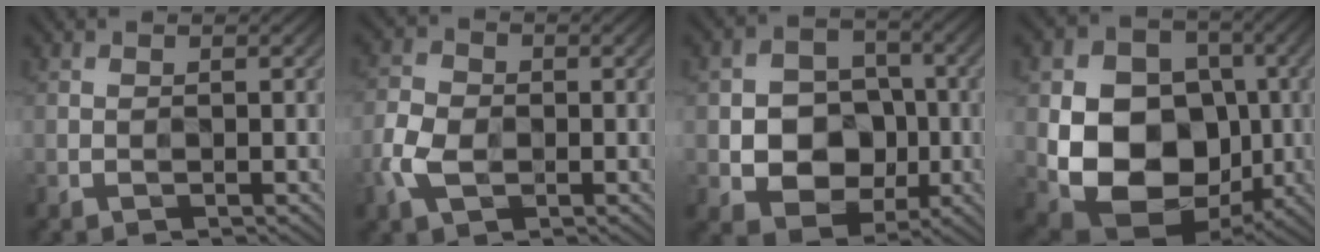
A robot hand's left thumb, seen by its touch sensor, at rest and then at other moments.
{"total": 5.4, "force": [-2.0, 3.8, 3.2], "torque": [-0.090, -0.002, -0.046]}
{"total": 8.1, "force": [-1.6, 6.9, 4.0], "torque": [-0.079, -0.002, -0.046]}
{"total": 13.0, "force": [-1.9, 10.4, 7.6], "torque": [-0.143, -0.017, -0.039]}